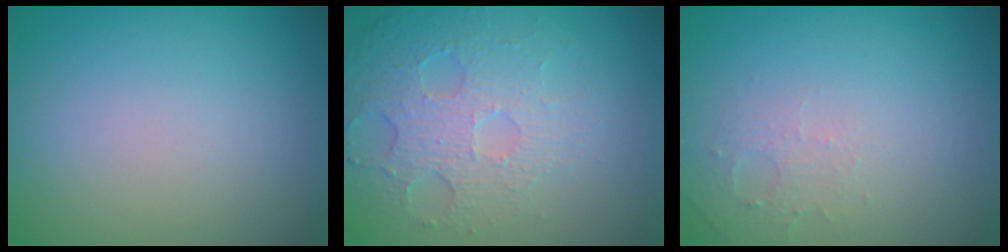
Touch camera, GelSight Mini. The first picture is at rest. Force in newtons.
{"total": 4.9, "press": 3.4, "slide": 3.5}
{"total": 1.6, "press": 1.5, "slide": 0.4}